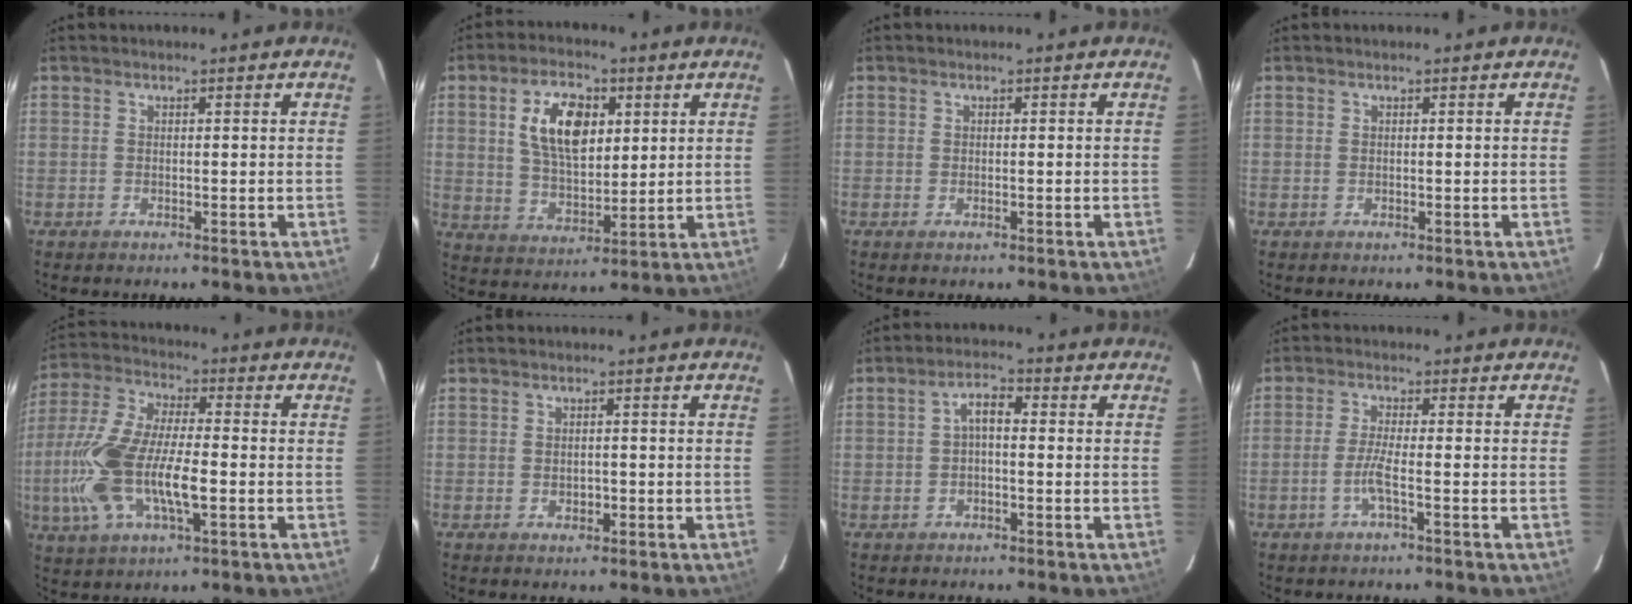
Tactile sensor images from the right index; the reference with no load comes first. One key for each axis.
{"total": 11.6, "fx": 3.7, "fy": 6.1, "fz": 9.2, "tx": -0.169, "ty": 0.015, "tz": 0.073}
{"total": 0.6, "fx": -0.5, "fy": 0.3, "fz": 0.3, "tx": -0.004, "ty": -0.001, "tz": -0.008}
{"total": 0.0}
{"total": 17.0, "fx": -3.5, "fy": 6.3, "fz": 15.4, "tx": -0.328, "ty": -0.002, "tz": -0.070}
{"total": 1.5, "fx": -0.7, "fy": 1.1, "fz": 0.7, "tx": -0.012, "ty": 0.002, "tz": -0.009}
{"total": 3.0, "fx": -0.4, "fy": 1.3, "fz": 2.7, "tx": -0.052, "ty": 0.013, "tz": -0.008}
{"total": 3.2, "fx": -1.5, "fy": -0.4, "fz": 2.8, "tx": -0.062, "ty": -0.001, "tz": -0.031}